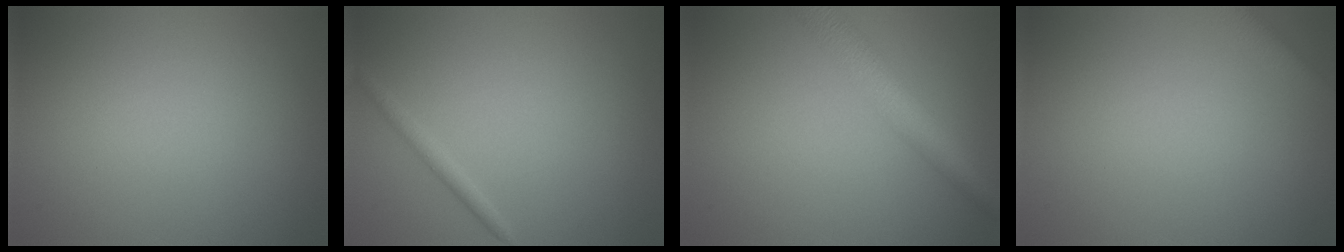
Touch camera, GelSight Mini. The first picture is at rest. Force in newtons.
{"total": 1.1, "press": 1.1, "slide": 0.0}
{"total": 4.6, "press": 4.6, "slide": 0.1}
{"total": 1.6, "press": 1.6, "slide": 0.1}